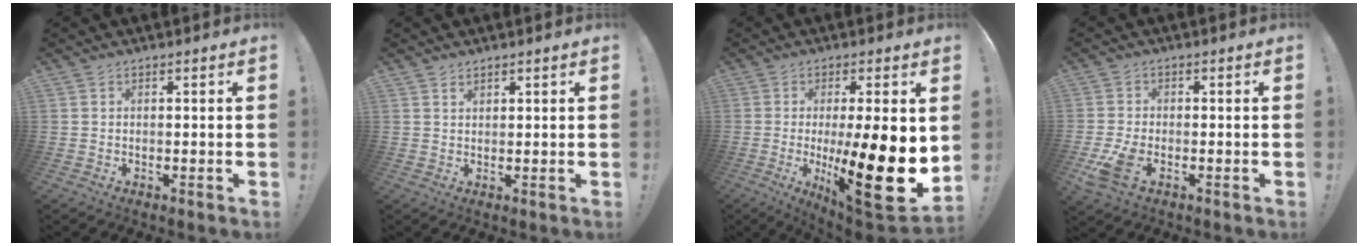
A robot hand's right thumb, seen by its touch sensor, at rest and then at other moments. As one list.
[{"total": 1.2, "force": [1.0, 0.4, 0.3], "torque": [0.001, -0.008, 0.018]}, {"total": 22.4, "force": [-2.5, 4.2, 21.8], "torque": [-0.354, -0.017, -0.032]}, {"total": 7.1, "force": [-3.1, 3.7, 5.1], "torque": [-0.115, -0.004, -0.055]}]